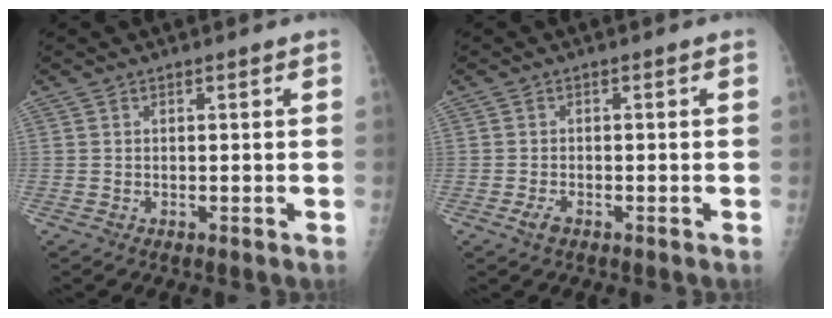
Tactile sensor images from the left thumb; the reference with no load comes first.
{"total": 1.8, "force": [-1.2, 0.8, 1.1], "torque": [-0.026, 0.002, -0.023]}